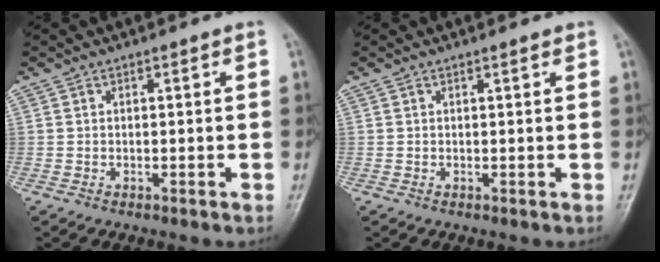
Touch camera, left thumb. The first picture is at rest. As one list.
[{"total": 0.8, "force": [0.6, 0.1, 0.6], "torque": [-0.007, 0.000, 0.008]}]